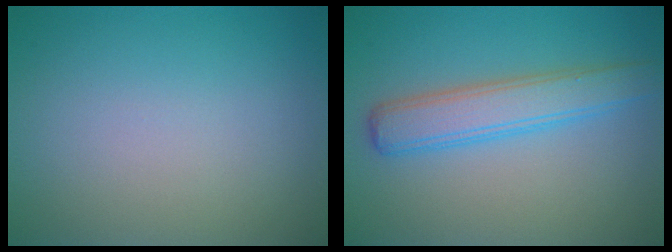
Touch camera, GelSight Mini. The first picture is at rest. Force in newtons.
{"total": 4.2, "press": 4.2, "slide": 0.0}